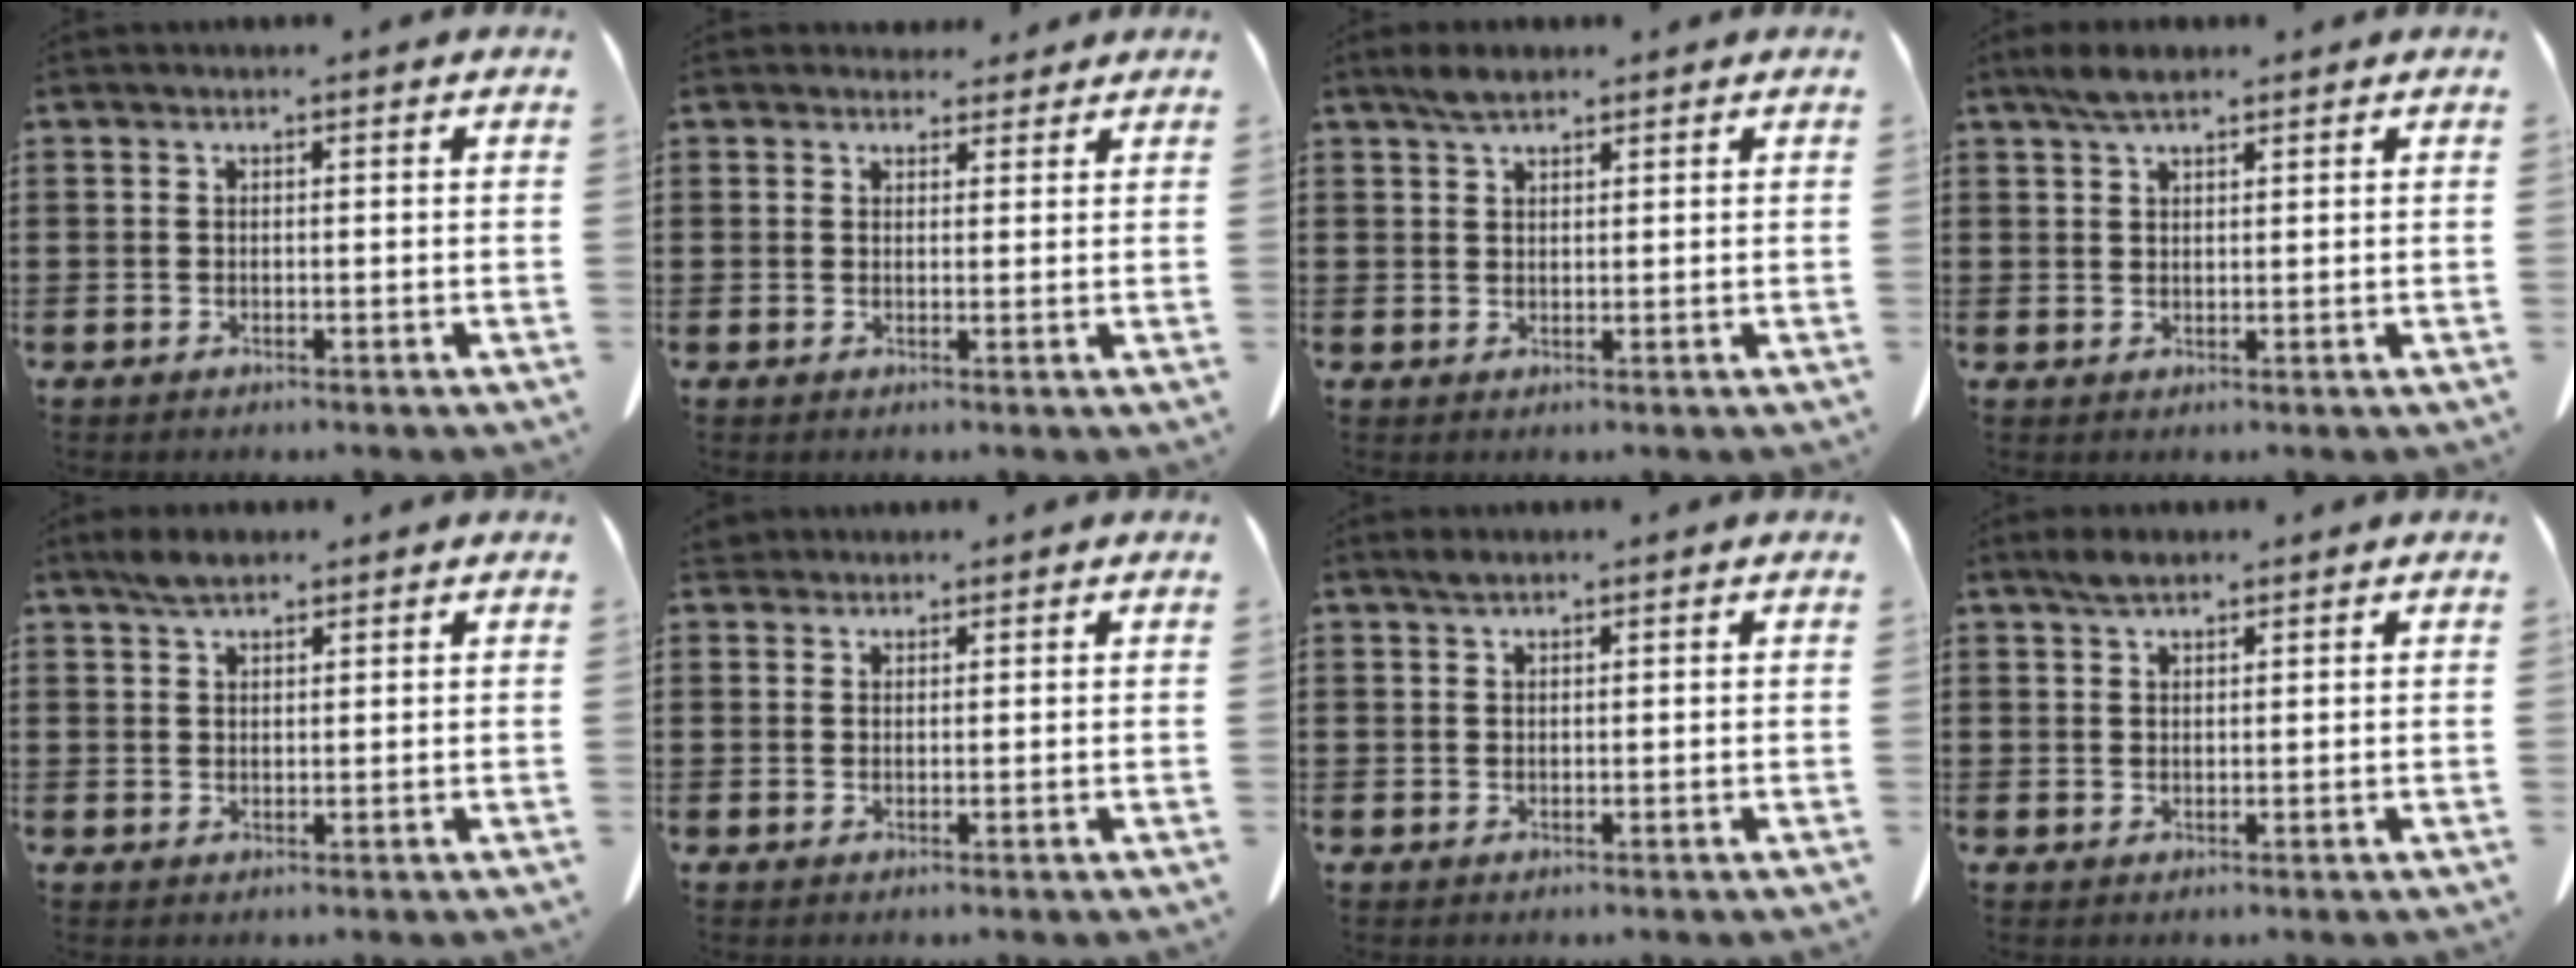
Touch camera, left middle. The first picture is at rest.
{"total": 2.8, "force": [2.5, 1.1, 0.4], "torque": [-0.007, -0.004, 0.047]}
{"total": 2.8, "force": [2.2, 1.0, 1.5], "torque": [-0.034, 0.003, 0.041]}
{"total": 3.5, "force": [2.4, 1.1, 2.3], "torque": [-0.051, 0.004, 0.044]}
{"total": 3.0, "force": [2.2, 1.1, 1.7], "torque": [-0.038, 0.003, 0.042]}
{"total": 1.8, "force": [1.6, 0.7, 0.5], "torque": [-0.016, 0.003, 0.032]}
{"total": 1.2, "force": [1.0, 0.4, 0.5], "torque": [-0.013, 0.001, 0.019]}
{"total": 2.3, "force": [1.7, 0.8, 1.2], "torque": [-0.028, 0.002, 0.033]}